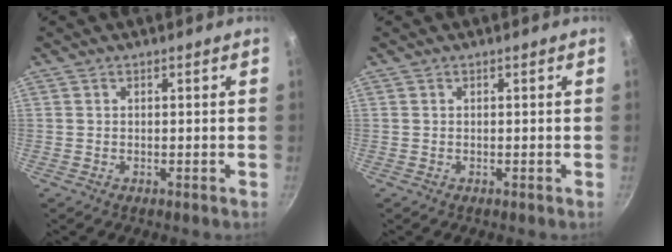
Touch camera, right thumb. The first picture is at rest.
{"total": 0.0}